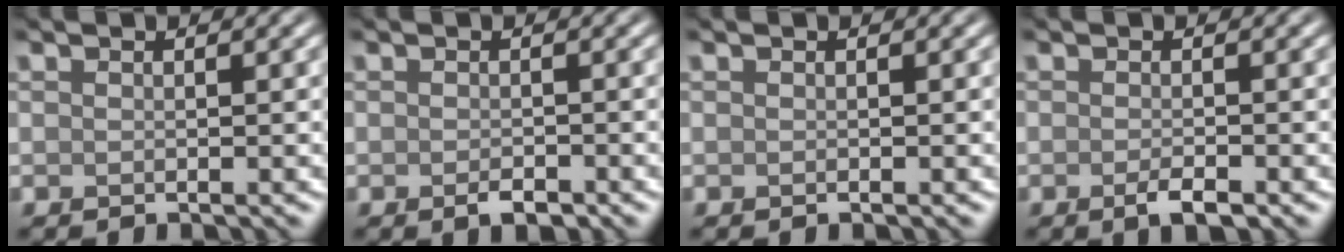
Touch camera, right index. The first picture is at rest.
{"total": 1.4, "force": [-0.8, 0.7, 0.9], "torque": [-0.016, -0.003, -0.012]}
{"total": 0.0}
{"total": 1.8, "force": [-1.0, 0.4, 1.4], "torque": [-0.024, -0.003, -0.017]}